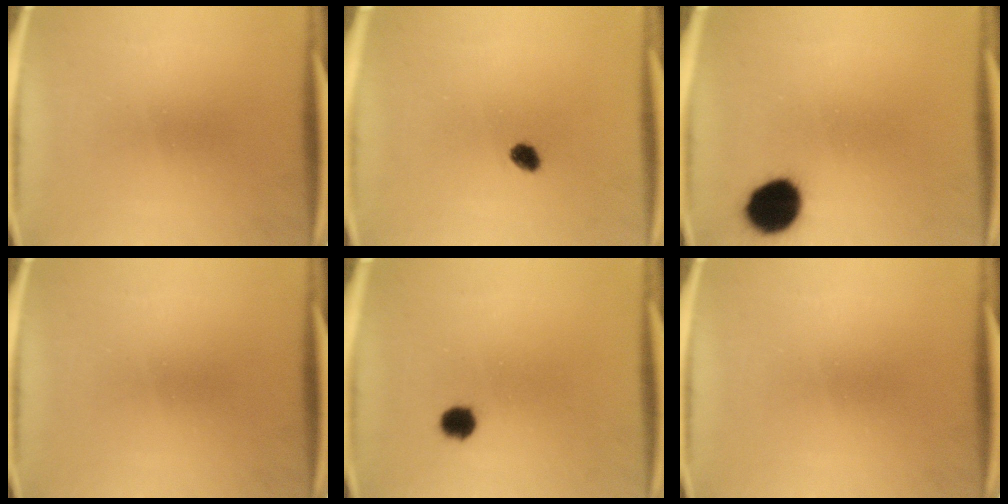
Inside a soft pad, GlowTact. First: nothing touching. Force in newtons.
{"total": 2.2}
{"total": 10.7}
{"total": 0.0}
{"total": 3.3}
{"total": 0.0}